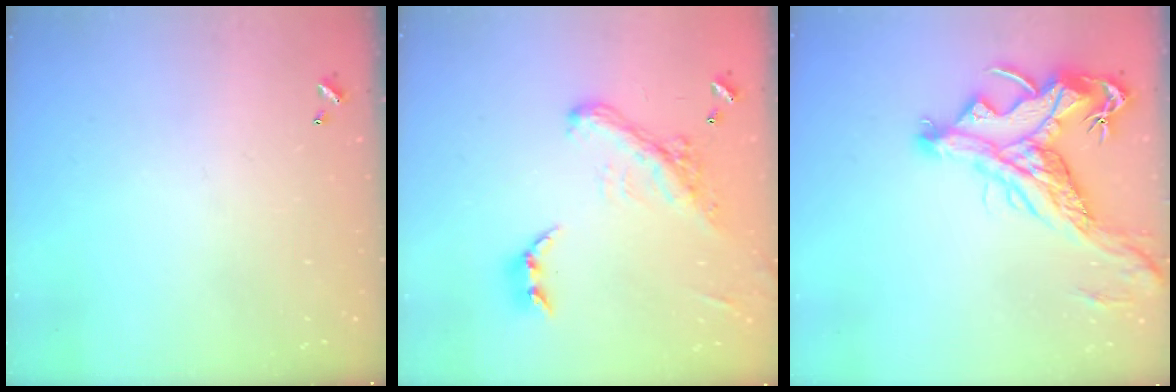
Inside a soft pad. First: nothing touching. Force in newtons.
{"total": 5.9, "press": 5.8, "slide": 1.4}
{"total": 7.3, "press": 7.0, "slide": 1.9}